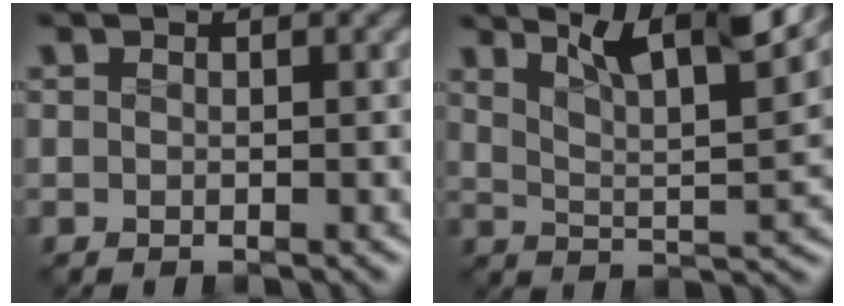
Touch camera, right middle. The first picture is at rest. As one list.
[{"total": 8.9, "force": [6.1, 1.9, 6.2], "torque": [-0.096, 0.010, 0.088]}]